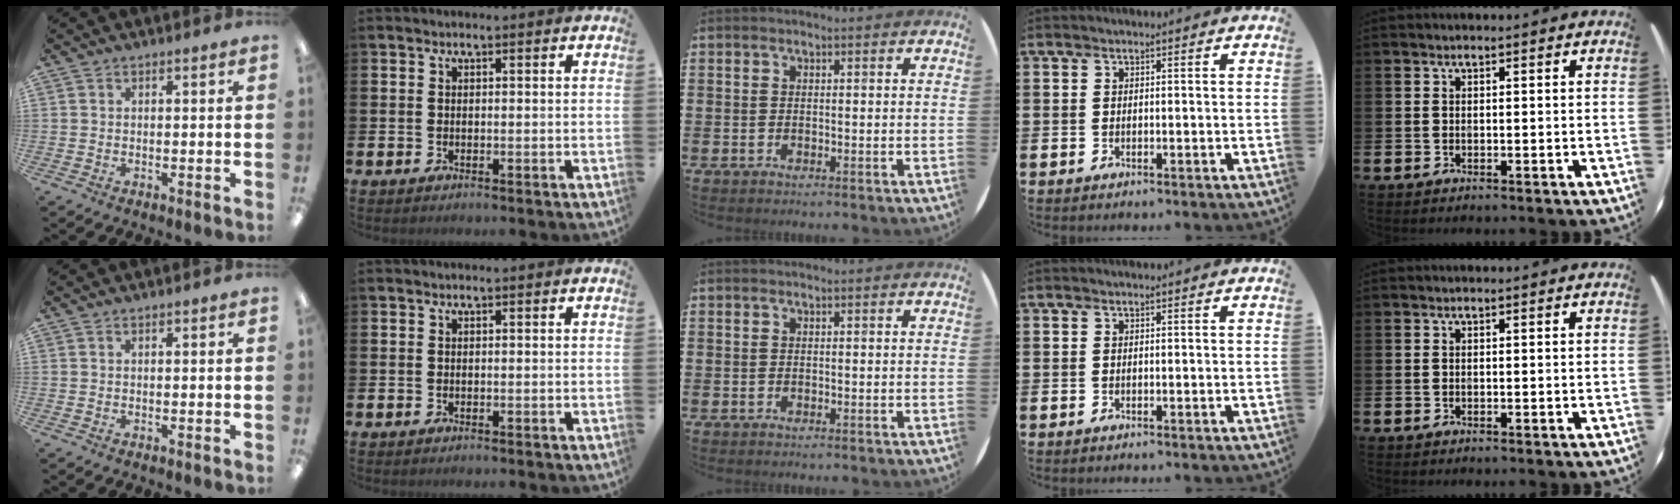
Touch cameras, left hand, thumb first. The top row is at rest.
{}